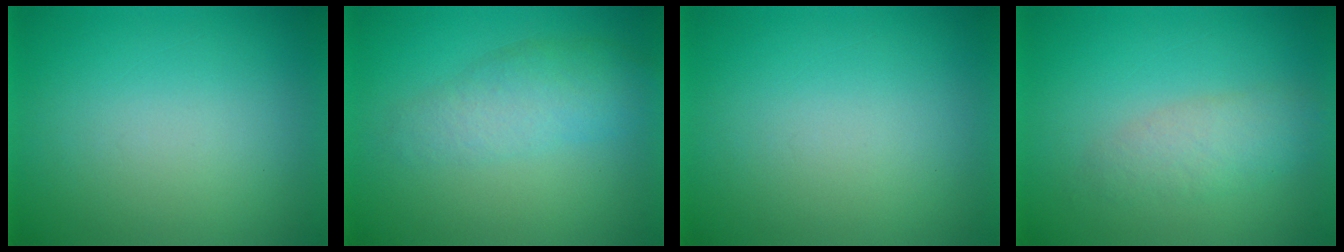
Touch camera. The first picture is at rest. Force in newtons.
{"total": 3.0}
{"total": 0.0}
{"total": 2.9}